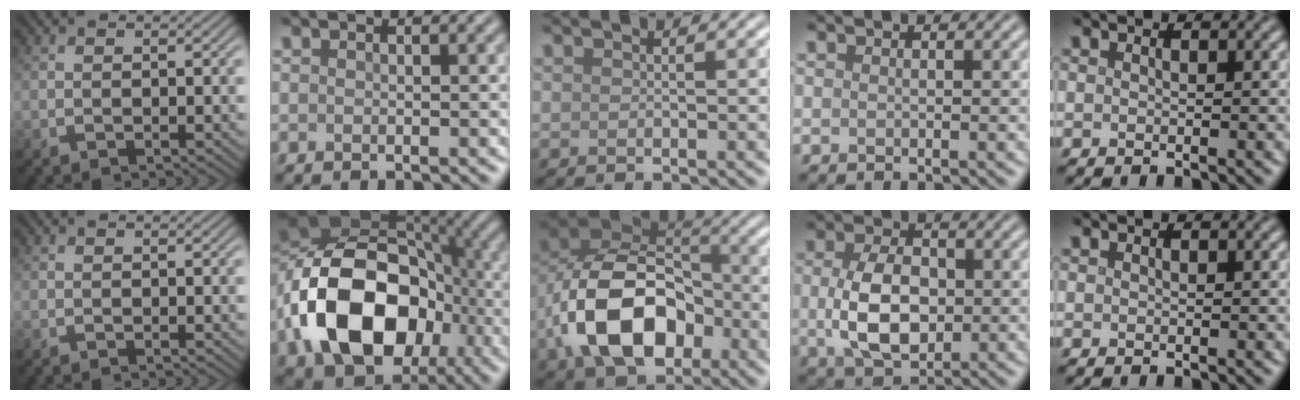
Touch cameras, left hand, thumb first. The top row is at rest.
{"index": {"total": 15.5, "force": [-4.7, 10.8, 10.1], "torque": [-0.183, -0.008, -0.089]}, "middle": {"total": 12.1, "force": [-3.5, 7.8, 8.5], "torque": [-0.171, 0.006, -0.074]}, "ring": {"total": 6.1, "force": [-0.1, 4.0, 4.6], "torque": [-0.098, -0.005, -0.003]}}